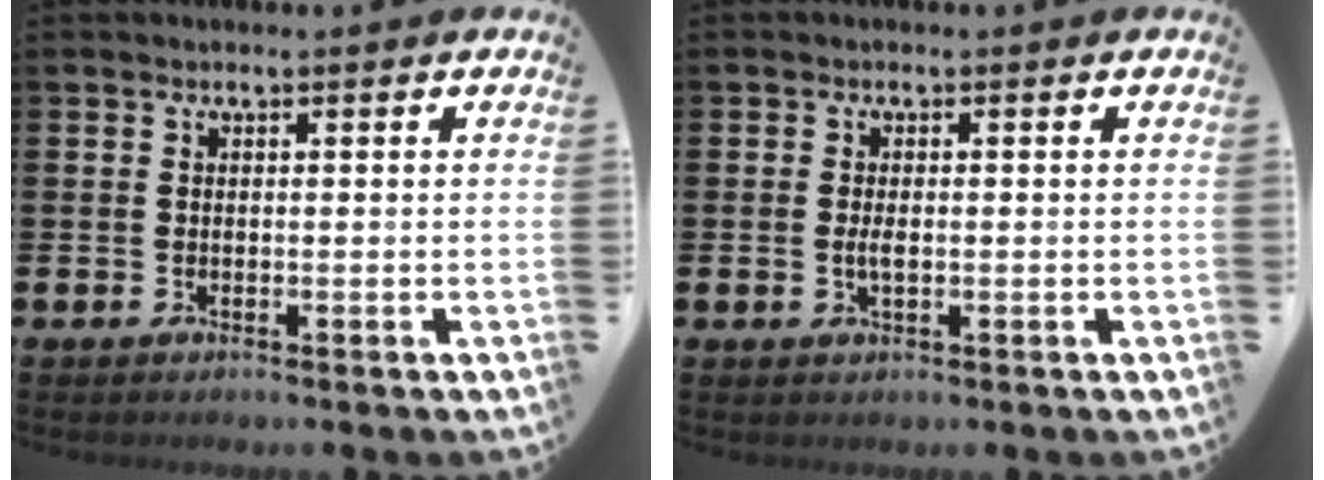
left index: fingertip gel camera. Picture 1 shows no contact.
{"total": 1.8, "force": [0.0, 0.7, 1.7], "torque": [-0.032, 0.002, -0.002]}